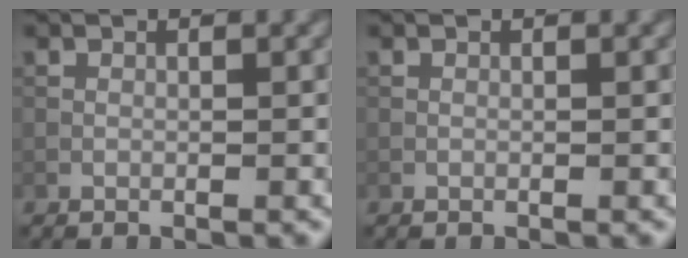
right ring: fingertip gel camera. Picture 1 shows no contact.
{"total": 0.0}